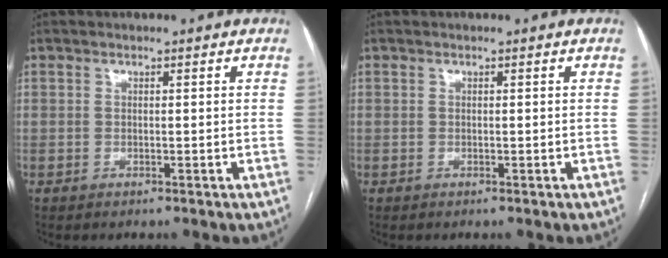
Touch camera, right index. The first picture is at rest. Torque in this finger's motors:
{"motor_torque": [0.00, 0.00, 0.00, 0.00]}